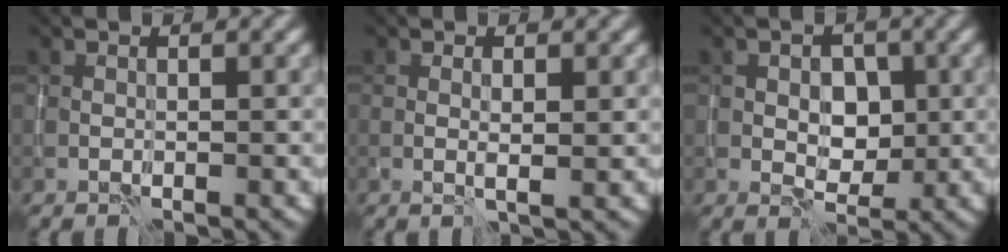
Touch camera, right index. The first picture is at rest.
{"total": 1.1, "force": [0.3, 0.0, 1.1], "torque": [-0.019, -0.001, 0.004]}
{"total": 3.3, "force": [0.2, 2.4, 2.2], "torque": [-0.031, -0.004, 0.004]}